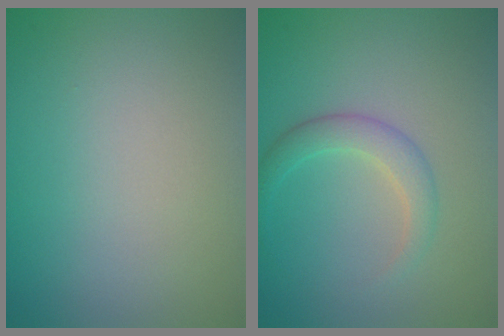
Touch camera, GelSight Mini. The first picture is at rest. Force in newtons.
{"total": 2.2, "press": 2.2, "slide": 0.1}